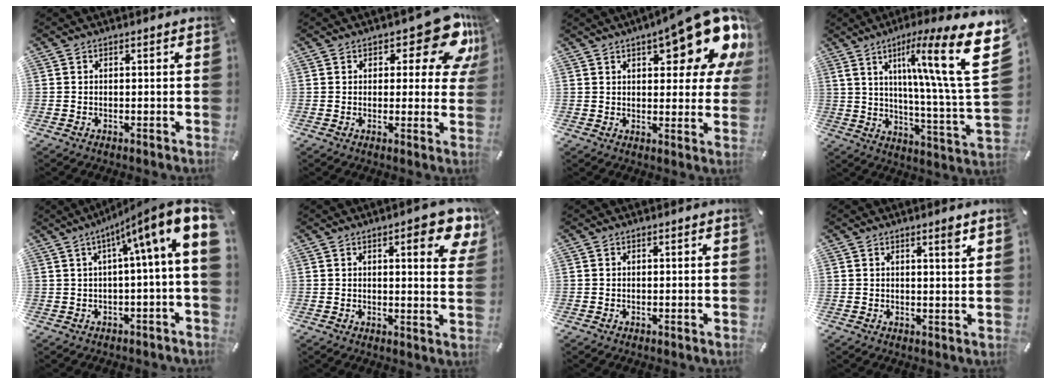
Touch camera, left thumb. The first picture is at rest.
{"total": 13.1, "force": [7.4, 5.9, 9.0], "torque": [-0.097, -0.050, 0.123]}
{"total": 19.8, "force": [10.8, 7.5, 14.9], "torque": [-0.188, -0.067, 0.175]}
{"total": 24.5, "force": [9.7, 4.1, 22.1], "torque": [-0.324, -0.066, 0.135]}
{"total": 10.7, "force": [2.9, 0.4, 10.3], "torque": [-0.161, -0.043, 0.037]}
{"total": 9.0, "force": [4.8, 2.5, 7.2], "torque": [-0.097, -0.024, 0.075]}
{"total": 0.0}
{"total": 2.8, "force": [1.9, 0.1, 2.0], "torque": [-0.027, -0.010, 0.028]}